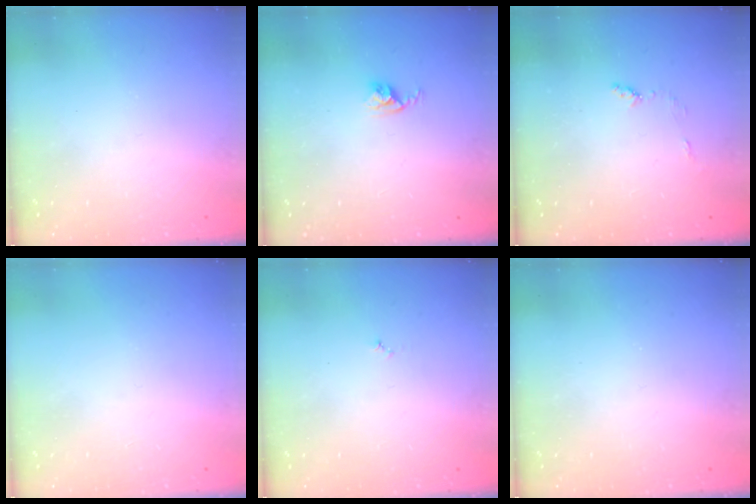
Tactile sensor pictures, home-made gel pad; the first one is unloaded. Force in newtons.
{"total": 2.5, "press": 2.5, "slide": 0.4}
{"total": 4.3, "press": 4.2, "slide": 0.5}
{"total": 0.0}
{"total": 3.0, "press": 2.9, "slide": 0.3}
{"total": 0.0}